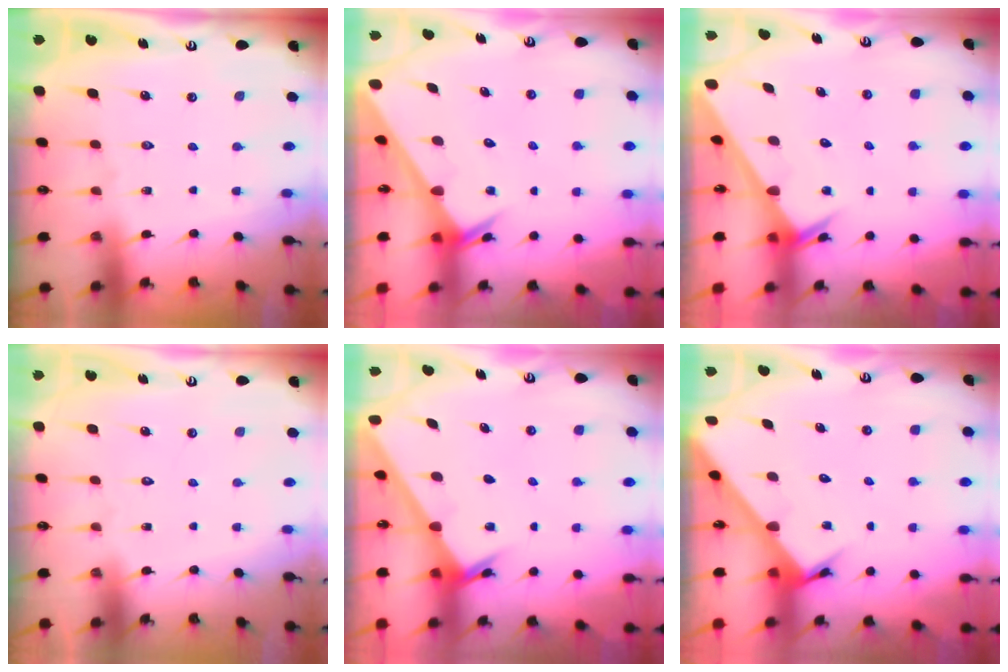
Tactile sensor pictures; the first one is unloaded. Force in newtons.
{"total": 2.3, "press": 2.3, "slide": 0.1}
{"total": 2.4, "press": 2.4, "slide": 0.0}
{"total": 1.6, "press": 1.6, "slide": 0.1}
{"total": 2.3, "press": 2.3, "slide": 0.2}
{"total": 3.4, "press": 3.4, "slide": 0.2}